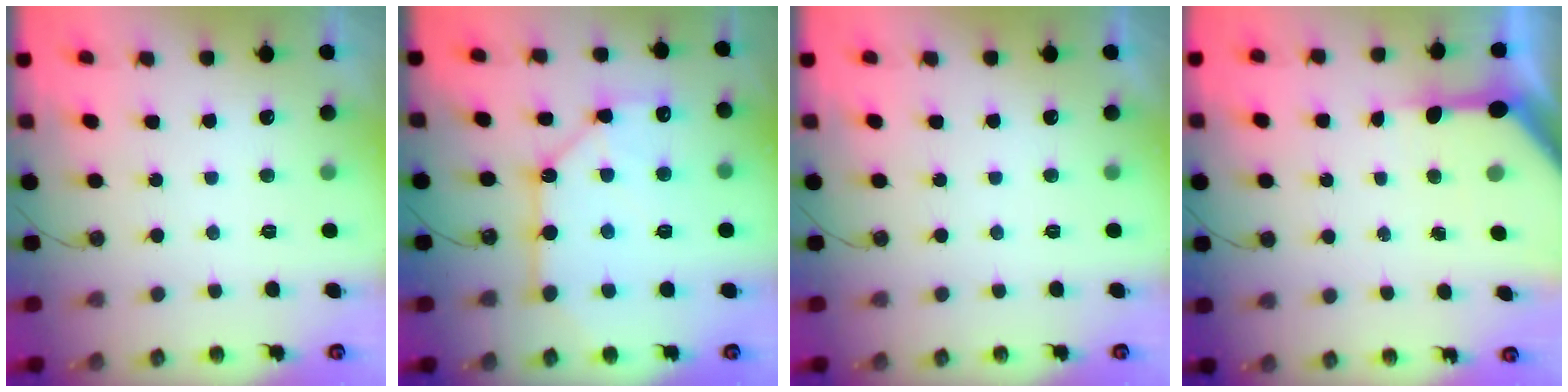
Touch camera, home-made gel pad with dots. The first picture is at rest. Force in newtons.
{"total": 11.7, "press": 11.6, "slide": 1.2}
{"total": 0.0}
{"total": 8.6, "press": 8.5, "slide": 1.0}